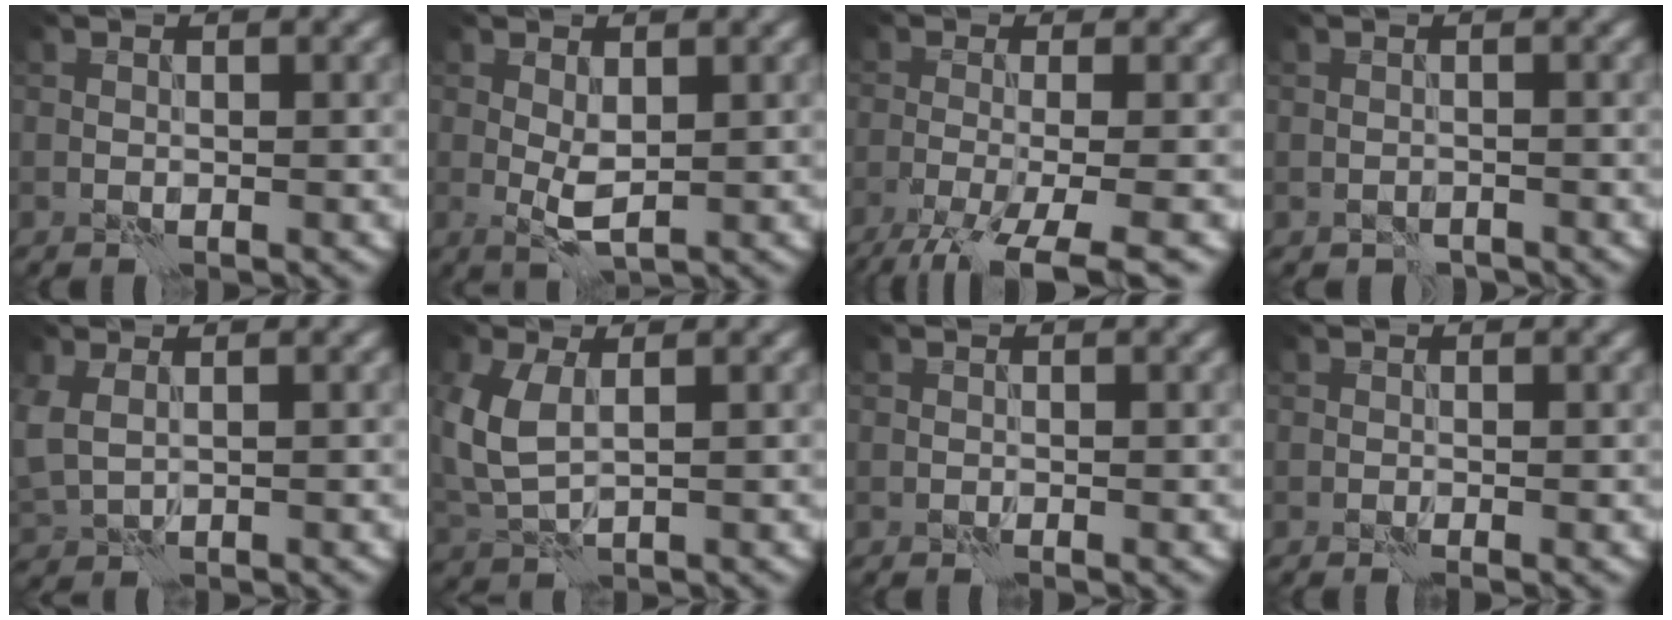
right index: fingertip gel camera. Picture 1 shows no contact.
{"total": 2.4, "force": [0.2, 0.9, 2.2], "torque": [-0.046, -0.001, 0.006]}
{"total": 7.3, "force": [-4.4, 1.9, 5.5], "torque": [-0.084, -0.009, -0.082]}
{"total": 1.2, "force": [-1.0, 0.5, 0.2], "torque": [-0.002, -0.001, -0.018]}
{"total": 3.0, "force": [1.0, 2.1, 1.9], "torque": [-0.052, 0.002, 0.033]}
{"total": 4.9, "force": [1.2, 2.8, 3.9], "torque": [-0.109, 0.005, 0.026]}
{"total": 0.0}
{"total": 0.5, "force": [-0.2, 0.0, 0.5], "torque": [-0.010, -0.003, -0.006]}